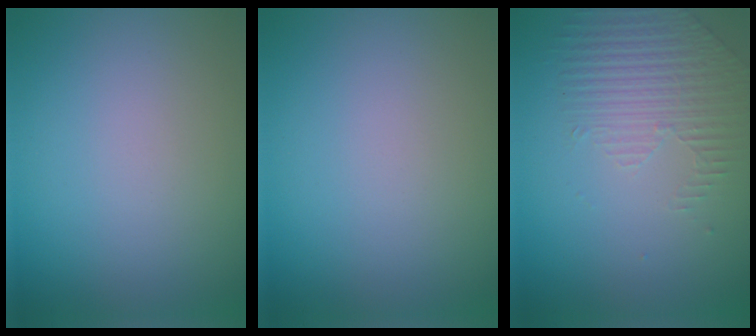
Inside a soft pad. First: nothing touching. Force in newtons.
{"total": 0.0}
{"total": 1.7, "press": 1.3, "slide": 1.1}